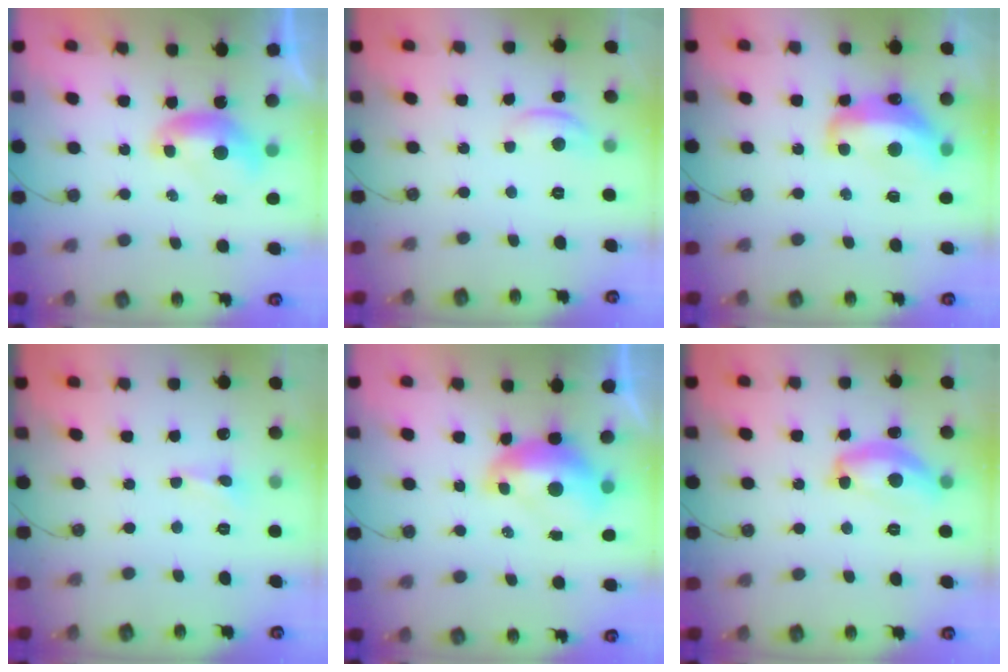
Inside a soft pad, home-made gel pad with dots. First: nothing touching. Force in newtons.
{"total": 3.0, "press": 3.0, "slide": 0.4}
{"total": 8.1, "press": 8.0, "slide": 1.1}
{"total": 0.5, "press": 0.5, "slide": 0.1}
{"total": 2.4, "press": 2.3, "slide": 0.7}
{"total": 9.6, "press": 9.6, "slide": 0.8}